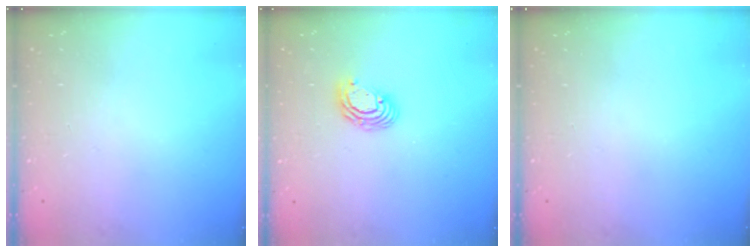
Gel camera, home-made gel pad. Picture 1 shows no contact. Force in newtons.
{"total": 6.1, "press": 6.1, "slide": 0.3}
{"total": 0.0}